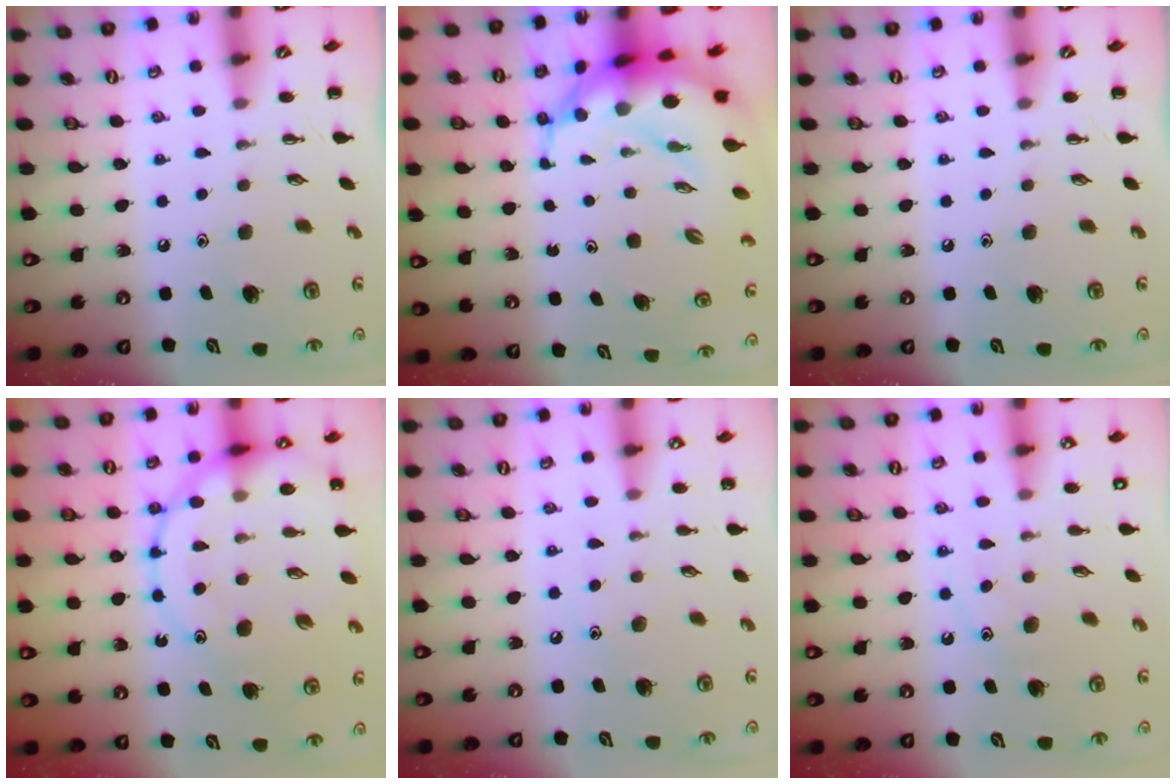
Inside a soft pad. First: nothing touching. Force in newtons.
{"total": 10.8, "press": 10.4, "slide": 2.8}
{"total": 0.0}
{"total": 21.0, "press": 20.8, "slide": 2.9}
{"total": 7.7, "press": 7.5, "slide": 1.8}
{"total": 9.5, "press": 9.5, "slide": 1.3}